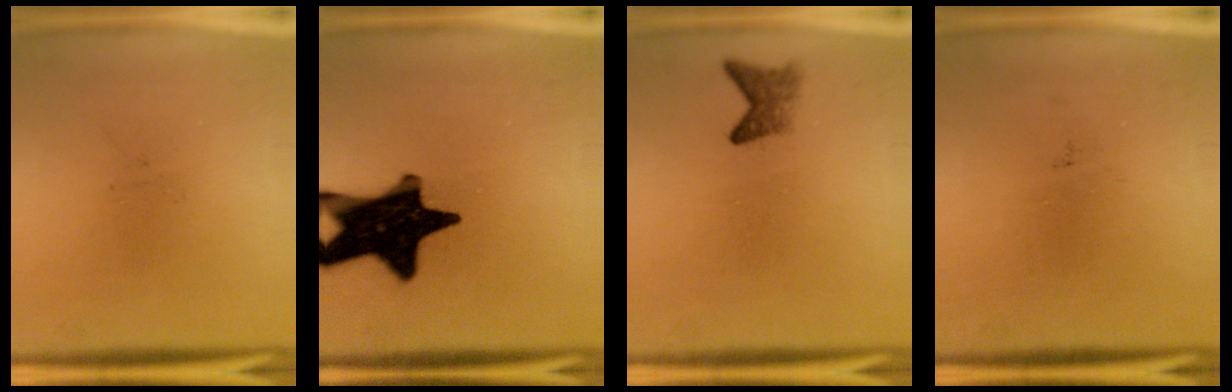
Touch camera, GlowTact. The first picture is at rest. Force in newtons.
{"total": 19.9}
{"total": 2.4}
{"total": 0.0}